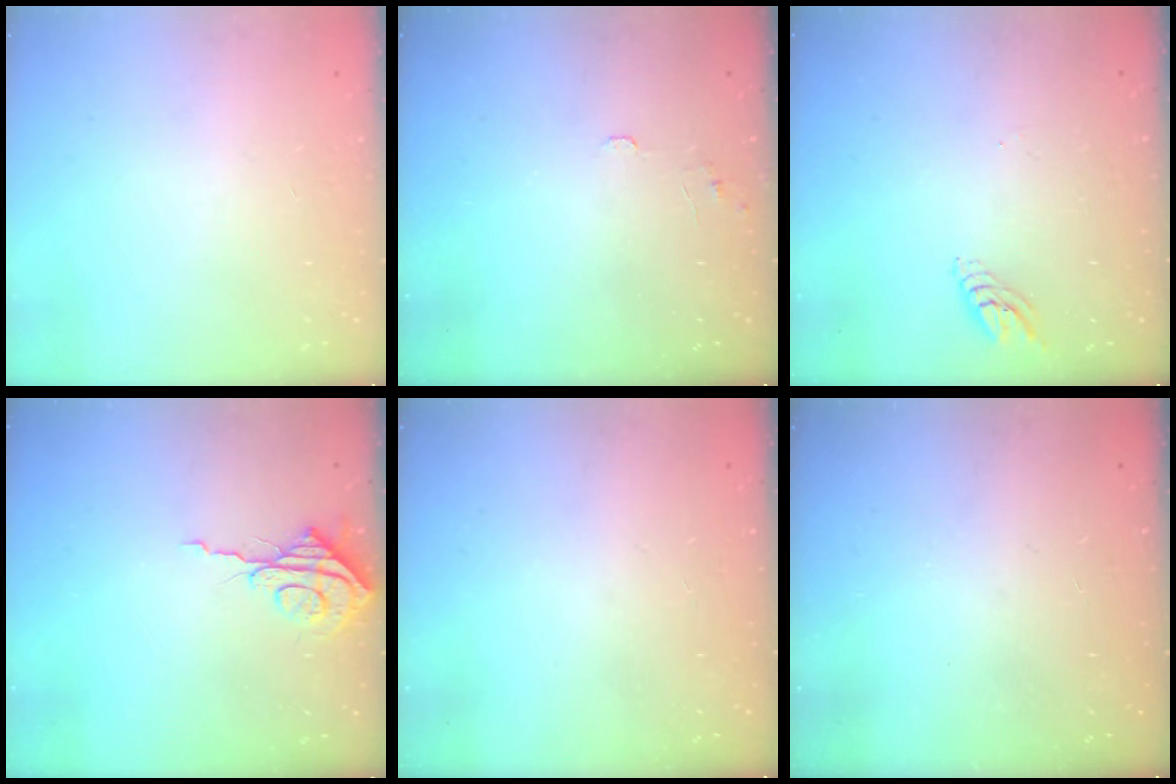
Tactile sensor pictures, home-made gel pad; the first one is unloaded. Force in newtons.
{"total": 4.8, "press": 4.8, "slide": 0.4}
{"total": 4.9, "press": 4.9, "slide": 0.1}
{"total": 8.3, "press": 8.3, "slide": 0.6}
{"total": 0.0}
{"total": 0.0}